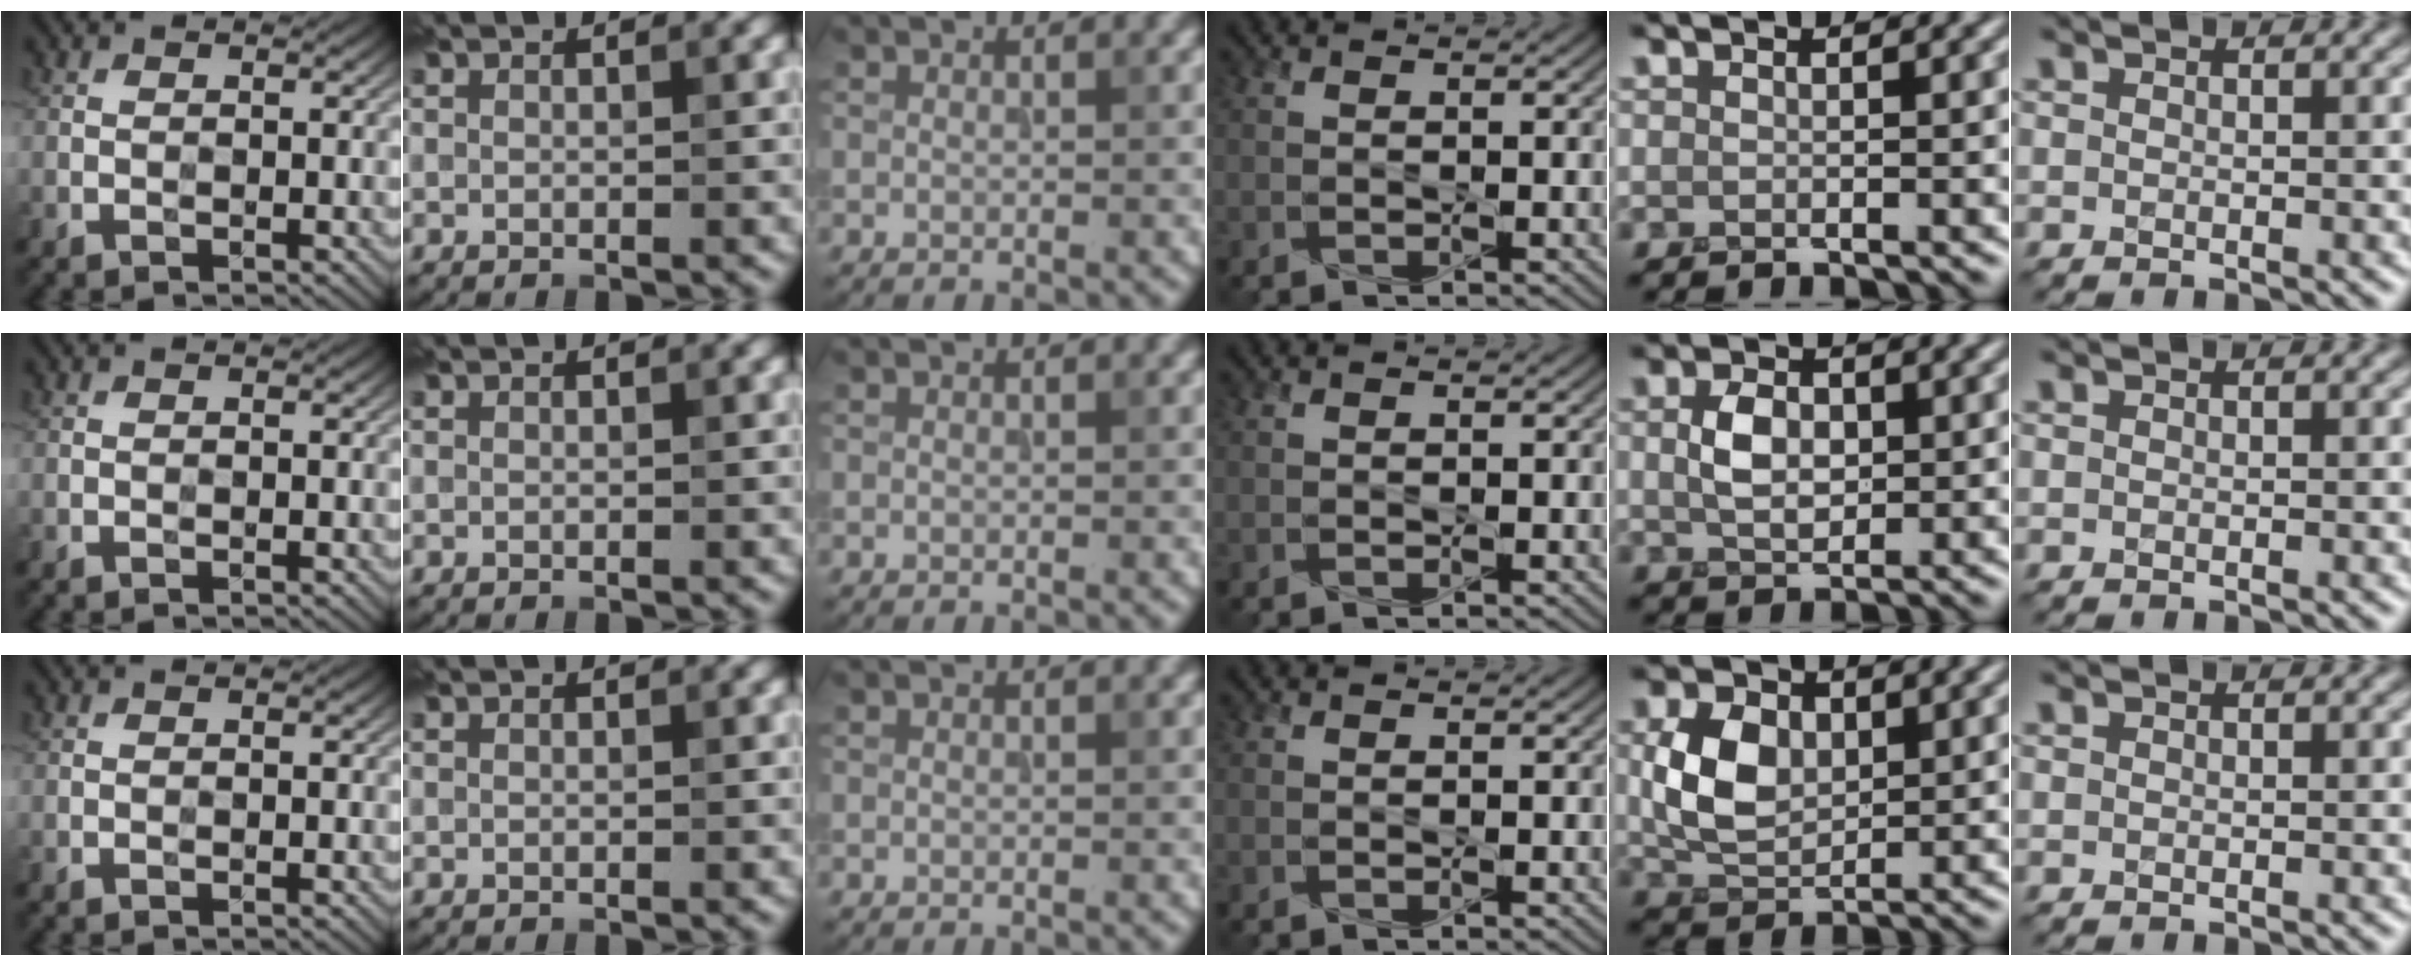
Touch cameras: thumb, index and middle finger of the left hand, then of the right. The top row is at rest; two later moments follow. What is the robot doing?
{"motion": "press", "object": "joystick"}